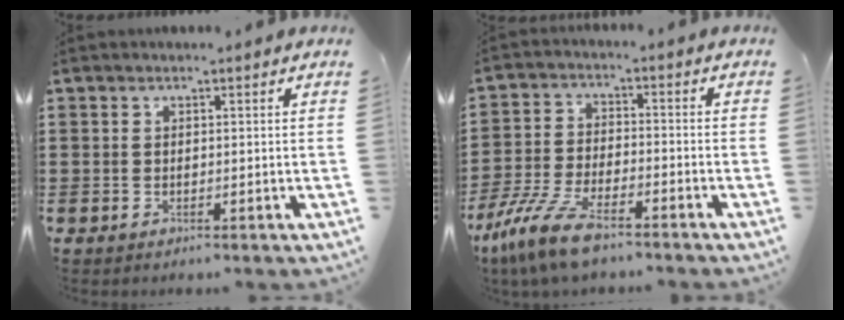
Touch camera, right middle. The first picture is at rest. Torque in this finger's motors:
{"motor_torque": [2.14, 0.00, 0.90, 0.19]}